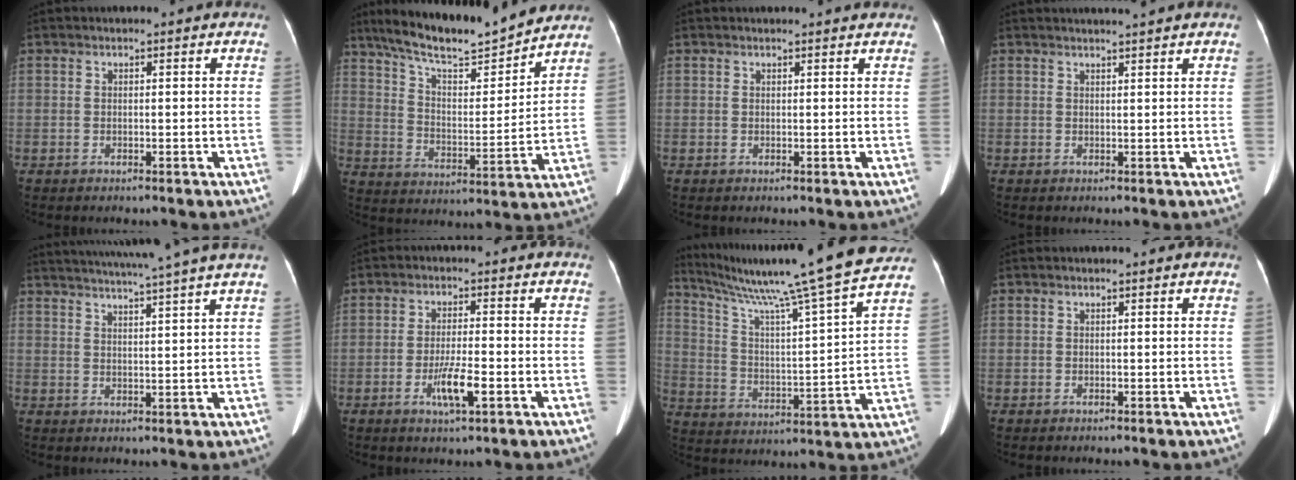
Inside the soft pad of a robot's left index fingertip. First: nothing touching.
{"total": 16.1, "force": [14.3, 1.6, 7.3], "torque": [-0.125, -0.002, 0.235]}
{"total": 3.0, "force": [2.9, 0.3, 0.7], "torque": [-0.012, 0.012, 0.028]}
{"total": 2.8, "force": [2.6, -0.4, 1.0], "torque": [-0.012, 0.014, 0.038]}
{"total": 13.8, "force": [12.1, -2.2, 6.3], "torque": [-0.111, -0.015, 0.159]}
{"total": 5.1, "force": [-2.2, 0.5, 4.6], "torque": [-0.087, -0.009, -0.036]}
{"total": 24.9, "force": [20.7, -1.6, 13.7], "torque": [-0.232, -0.024, 0.301]}
{"total": 0.0}